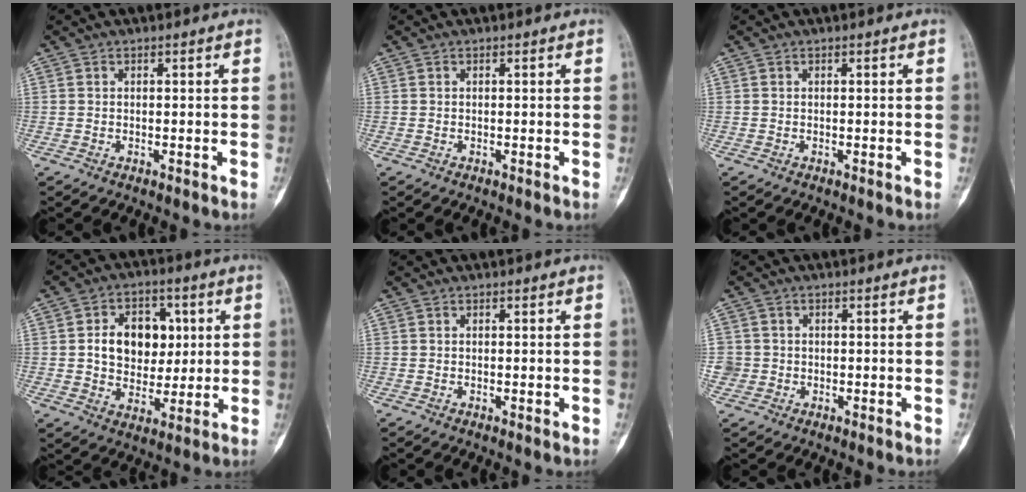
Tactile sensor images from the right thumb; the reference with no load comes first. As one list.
[{"total": 0.0}, {"total": 0.0}, {"total": 12.5, "force": [2.0, 9.2, 8.2], "torque": [-0.081, 0.002, 0.037]}, {"total": 0.7, "force": [-0.1, 0.2, 0.6], "torque": [-0.005, -0.002, -0.003]}, {"total": 2.5, "force": [-0.4, 2.5, -0.1], "torque": [0.020, 0.010, -0.011]}]